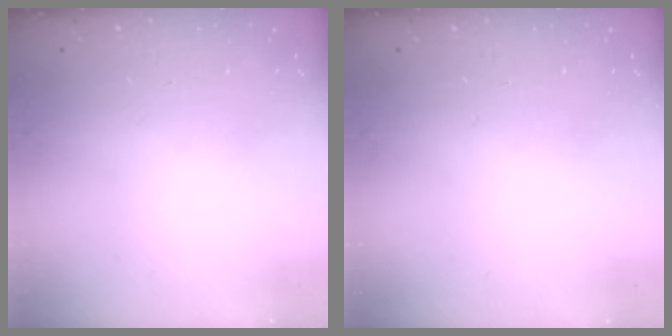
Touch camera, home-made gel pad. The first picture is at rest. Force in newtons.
{"total": 0.0}